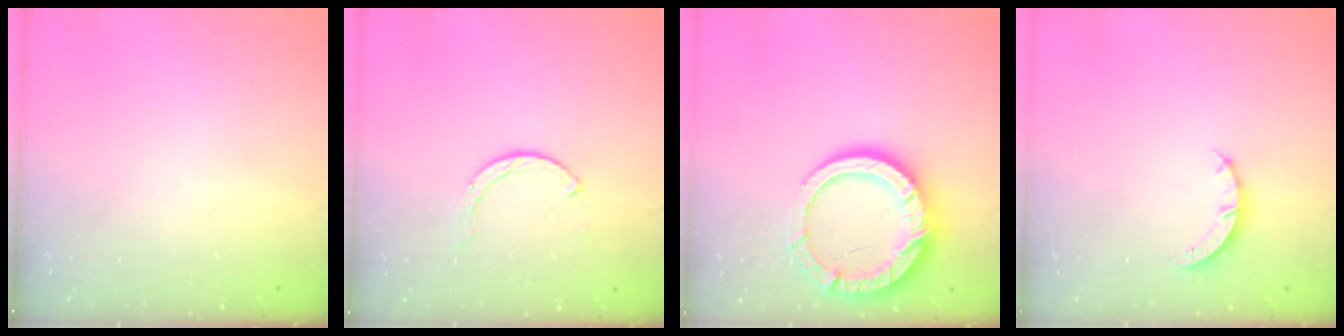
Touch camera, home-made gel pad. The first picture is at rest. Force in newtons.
{"total": 1.9, "press": 1.9, "slide": 0.2}
{"total": 16.9, "press": 16.8, "slide": 1.5}
{"total": 3.2, "press": 3.2, "slide": 0.4}